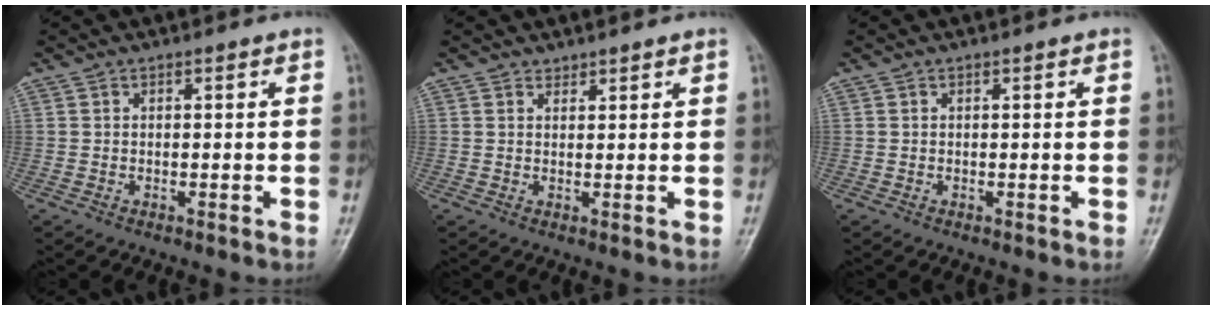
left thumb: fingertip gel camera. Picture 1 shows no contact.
{"total": 1.4, "force": [1.3, 0.6, 0.1], "torque": [0.012, -0.009, 0.016]}
{"total": 0.0}